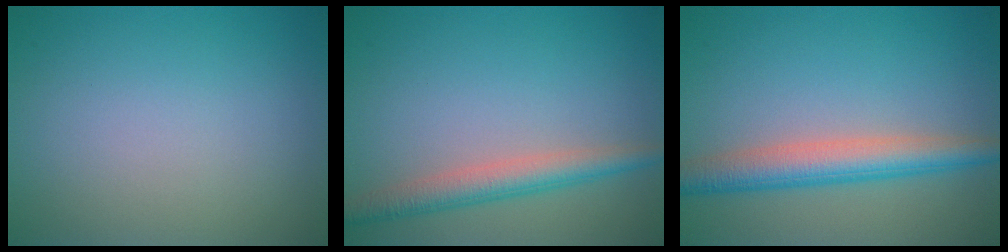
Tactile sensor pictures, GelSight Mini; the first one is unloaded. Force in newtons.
{"total": 3.5, "press": 3.5, "slide": 0.1}
{"total": 4.8, "press": 4.8, "slide": 0.1}